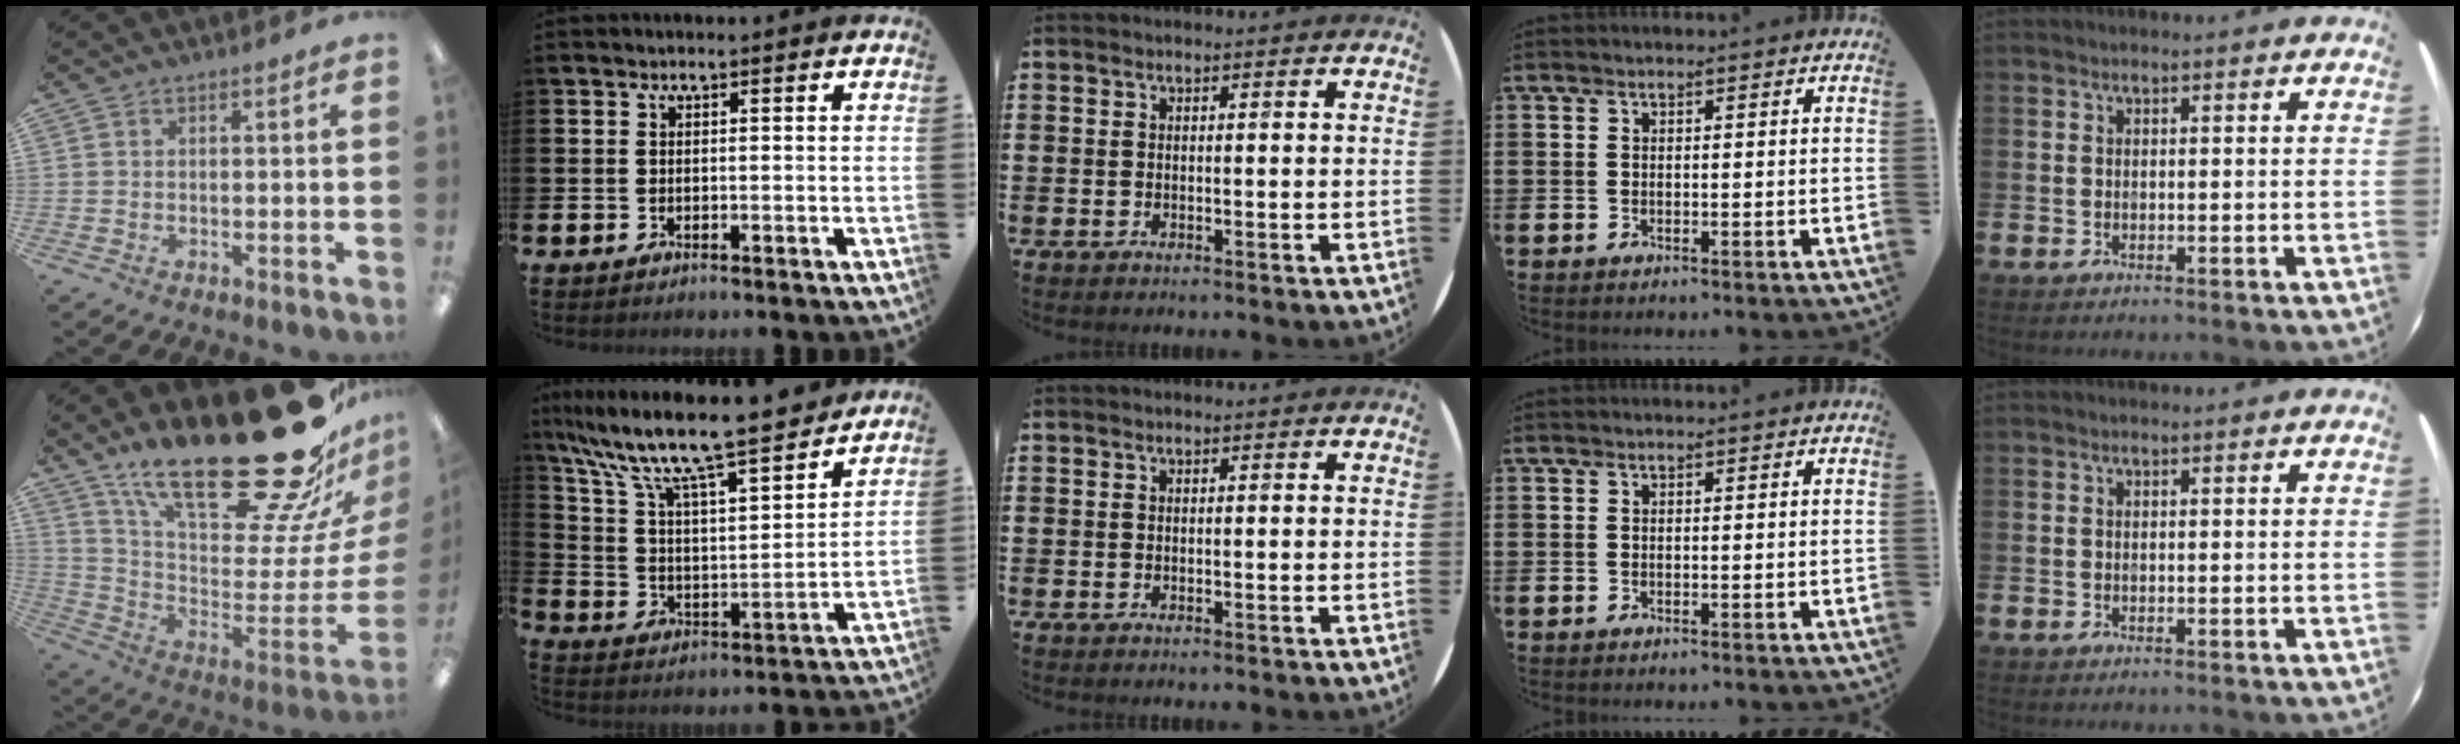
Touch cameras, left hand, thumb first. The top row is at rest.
{"thumb": {"total": 33.7, "force": [23.3, 11.4, 21.4], "torque": [-0.292, -0.180, 0.420]}, "index": {"total": 11.6, "force": [10.3, 1.2, 5.4], "torque": [-0.143, -0.067, 0.173]}}